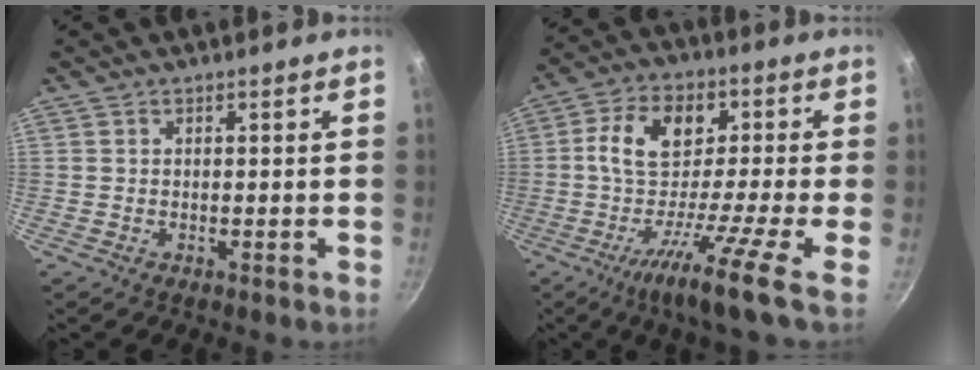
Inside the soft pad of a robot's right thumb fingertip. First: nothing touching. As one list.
[{"total": 14.8, "force": [-4.7, 3.9, 13.5], "torque": [-0.236, 0.018, -0.118]}]